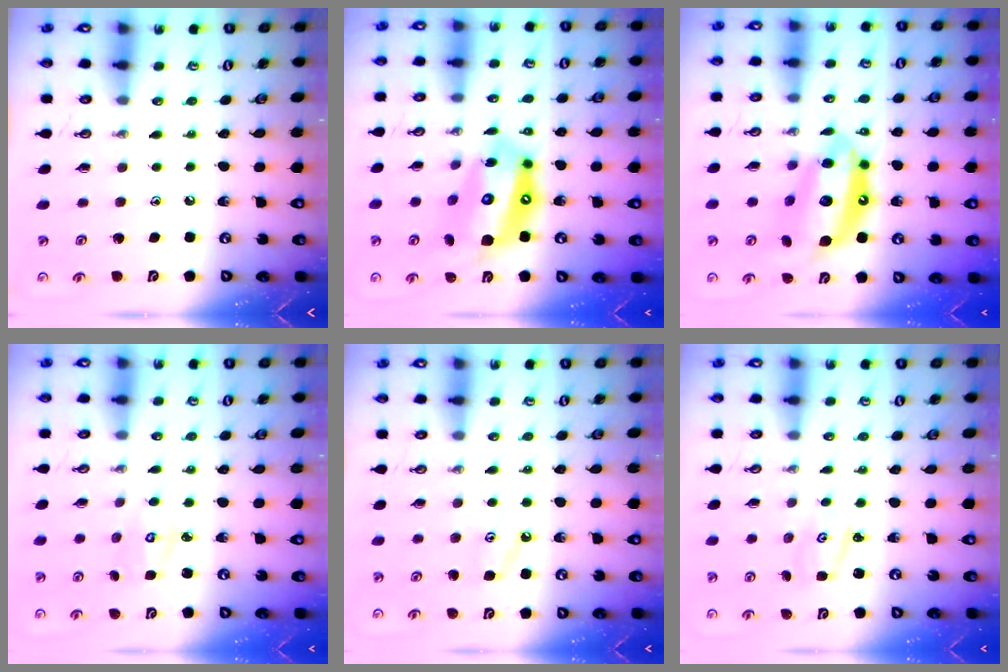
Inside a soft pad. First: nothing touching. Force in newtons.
{"total": 17.3, "press": 17.2, "slide": 2.0}
{"total": 15.9, "press": 15.9, "slide": 1.2}
{"total": 3.0, "press": 3.0, "slide": 0.1}
{"total": 3.8, "press": 3.8, "slide": 0.4}
{"total": 2.0, "press": 2.0, "slide": 0.2}